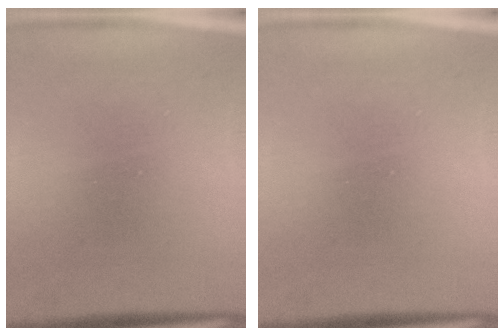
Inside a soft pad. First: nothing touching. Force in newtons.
{"total": 0.0}